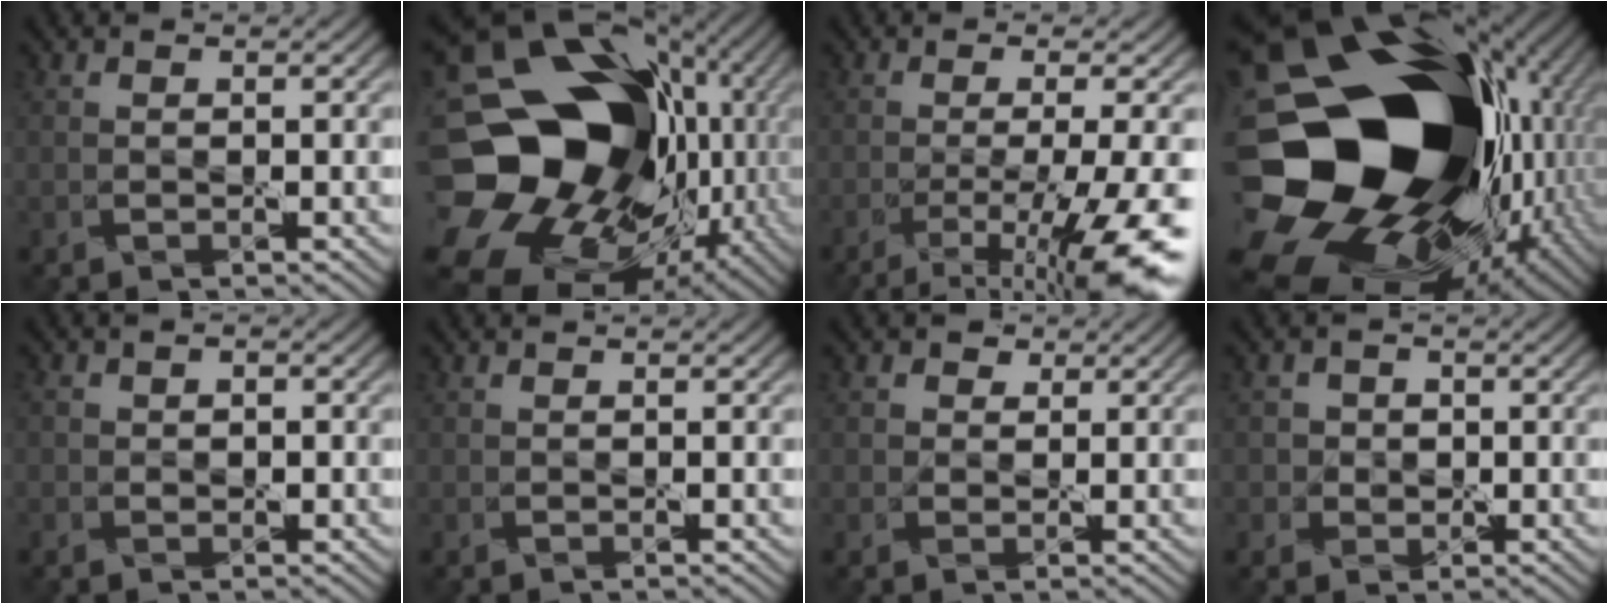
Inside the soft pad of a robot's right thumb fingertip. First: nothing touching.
{"total": 24.2, "force": [-1.7, 20.1, 13.4], "torque": [-0.297, -0.055, -0.041]}
{"total": 11.5, "force": [-5.7, 2.4, 9.7], "torque": [-0.170, -0.010, -0.087]}
{"total": 24.3, "force": [-1.9, 18.6, 15.5], "torque": [-0.278, -0.083, -0.066]}
{"total": 1.5, "force": [-0.3, 1.4, 0.6], "torque": [-0.006, 0.005, -0.006]}
{"total": 0.0}
{"total": 1.8, "force": [0.9, 1.6, 0.1], "torque": [-0.003, 0.004, 0.008]}
{"total": 2.5, "force": [0.2, 2.5, 0.3], "torque": [-0.005, 0.006, -0.006]}